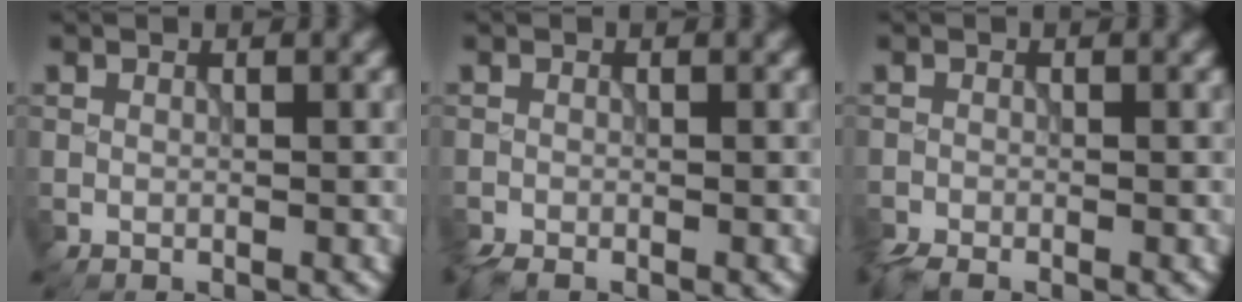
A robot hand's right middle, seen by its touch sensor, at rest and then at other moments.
{"total": 1.0, "force": [-0.9, 0.2, 0.3], "torque": [-0.012, -0.006, -0.021]}
{"total": 1.3, "force": [-1.3, 0.3, 0.4], "torque": [-0.013, -0.007, -0.031]}